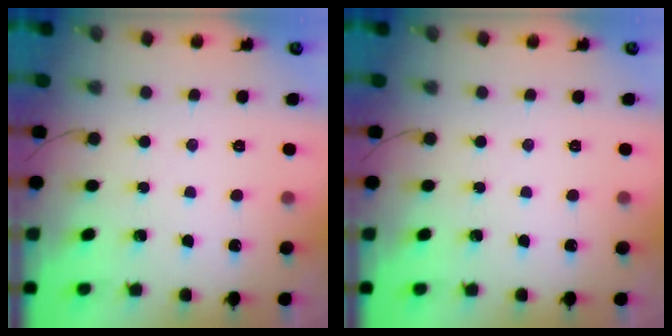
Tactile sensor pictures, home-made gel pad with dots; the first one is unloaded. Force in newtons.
{"total": 0.0}